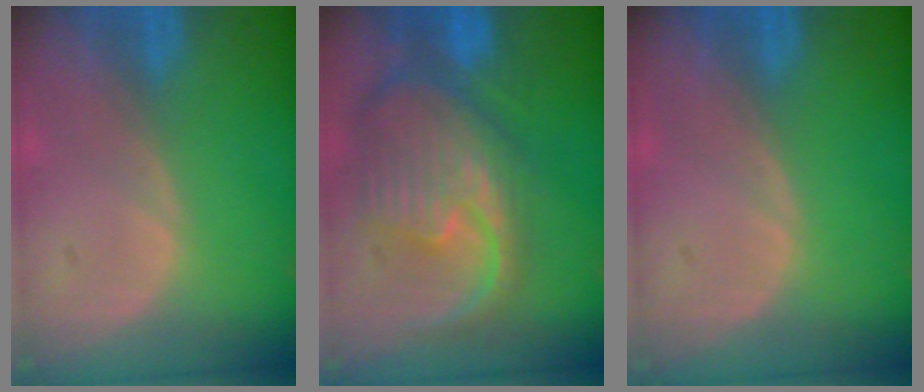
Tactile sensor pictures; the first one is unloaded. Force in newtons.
{"total": 12.2, "press": 10.5, "slide": 6.2}
{"total": 0.0}